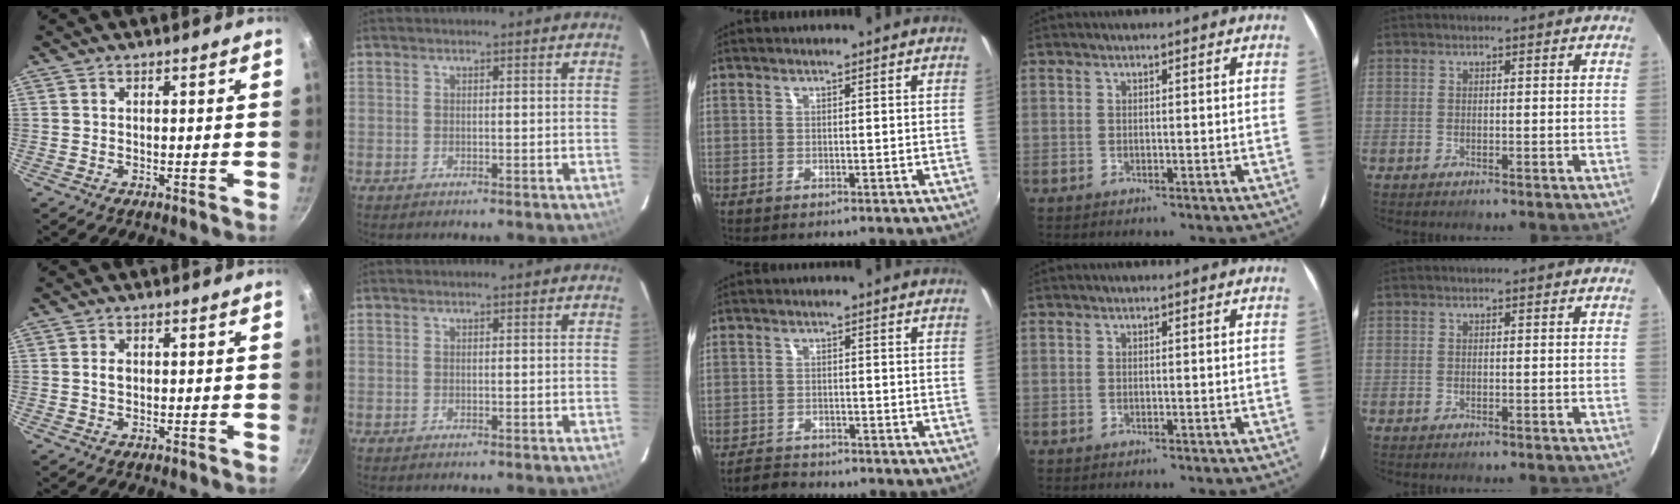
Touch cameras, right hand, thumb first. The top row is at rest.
{"thumb": {"total": 1.8, "force": [0.1, 1.3, 1.2], "torque": [-0.016, 0.004, 0.002]}, "middle": {"total": 3.6, "force": [-3.3, 1.3, 0.4], "torque": [-0.027, -0.003, -0.060]}}